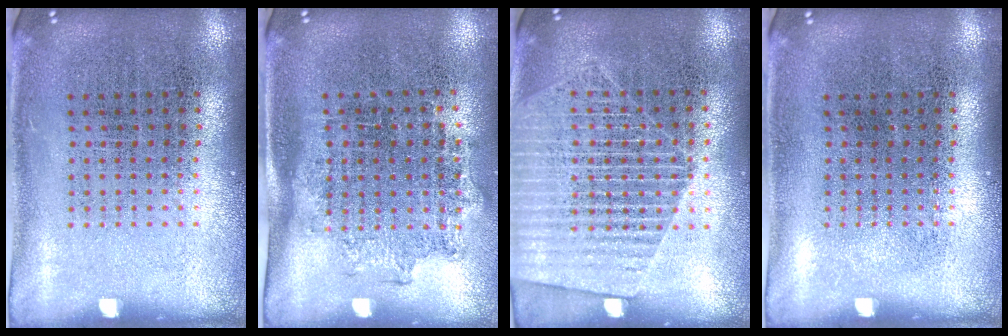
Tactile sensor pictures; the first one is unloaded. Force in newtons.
{"total": 1.3, "press": 1.0, "slide": 0.8}
{"total": 1.8, "press": 1.6, "slide": 0.9}
{"total": 0.0}